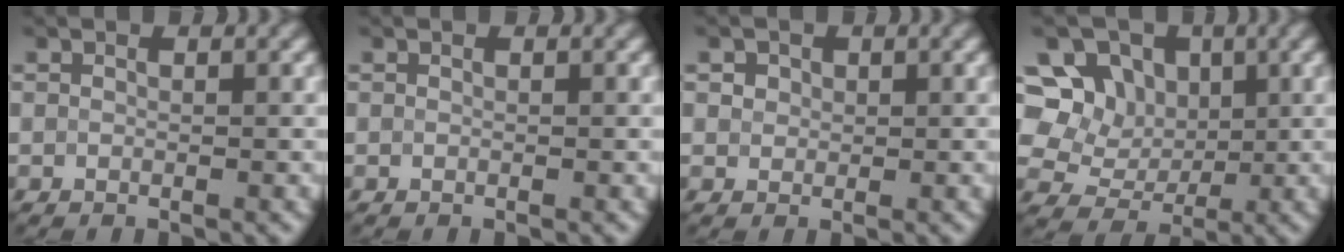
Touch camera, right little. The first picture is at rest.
{"total": 0.0}
{"total": 2.0, "force": [1.0, 1.6, 0.8], "torque": [-0.020, 0.003, 0.021]}
{"total": 8.3, "force": [3.4, 6.7, 3.7], "torque": [-0.055, 0.012, 0.043]}